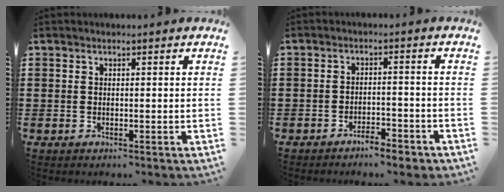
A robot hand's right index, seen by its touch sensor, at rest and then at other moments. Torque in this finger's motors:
{"motor_torque": [1.09, 1.05, 0.03, 0.00]}